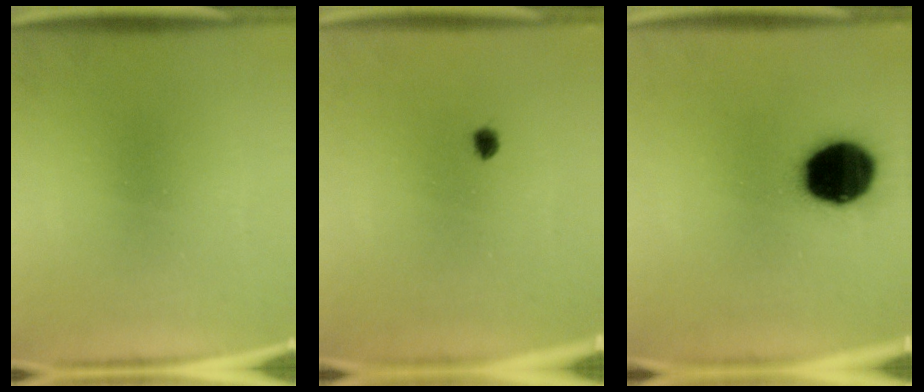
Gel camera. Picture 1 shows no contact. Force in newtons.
{"total": 1.4}
{"total": 19.5}